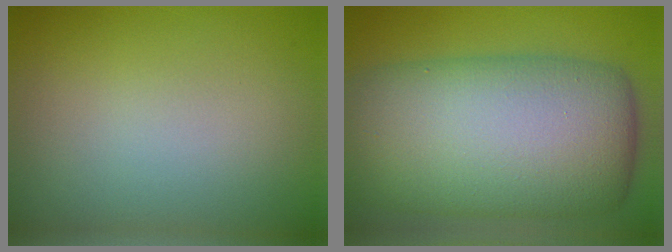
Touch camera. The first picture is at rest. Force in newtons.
{"total": 14.9, "press": 14.9, "slide": 0.5}